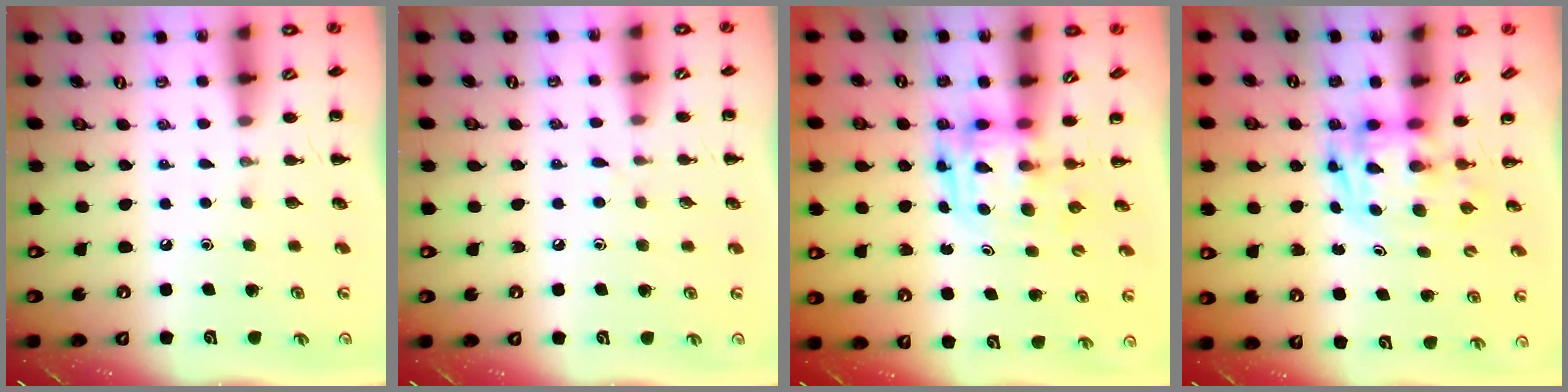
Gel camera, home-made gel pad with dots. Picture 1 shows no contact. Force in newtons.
{"total": 3.0, "press": 2.6, "slide": 1.5}
{"total": 3.9, "press": 3.9, "slide": 0.7}
{"total": 2.7, "press": 2.7, "slide": 0.5}